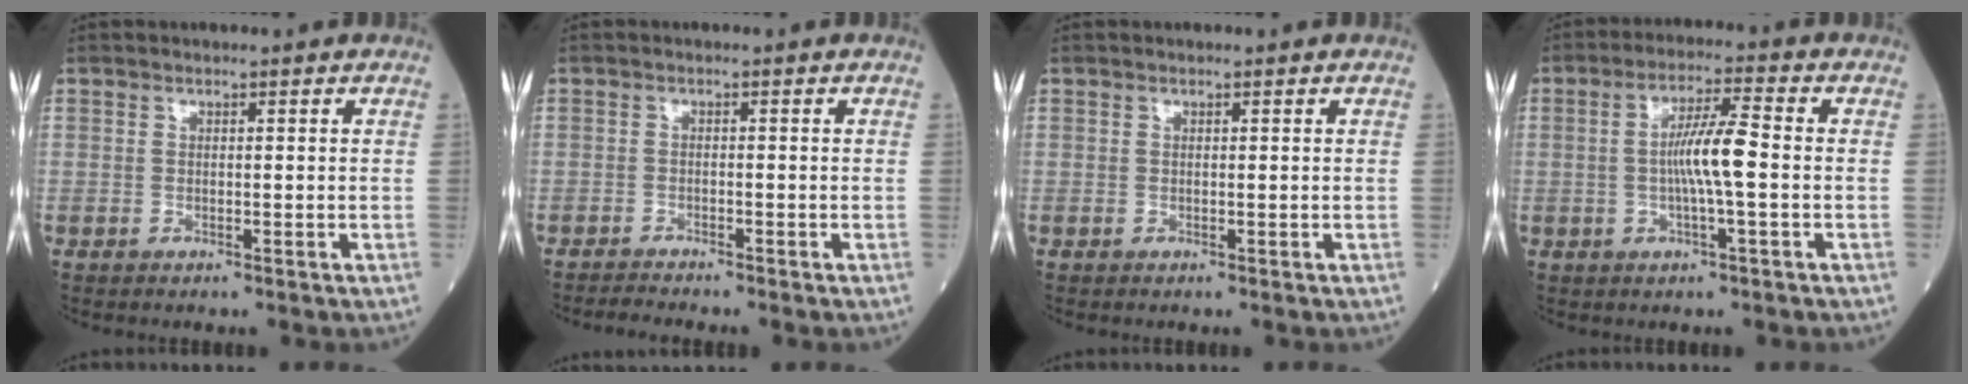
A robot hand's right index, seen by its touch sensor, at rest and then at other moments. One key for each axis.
{"total": 1.9, "fx": -1.9, "fy": -0.6, "fz": 0.1, "tx": -0.009, "ty": -0.010, "tz": -0.037}
{"total": 0.0}
{"total": 6.9, "fx": -0.5, "fy": 0.2, "fz": 6.9, "tx": -0.128, "ty": 0.005, "tz": -0.013}